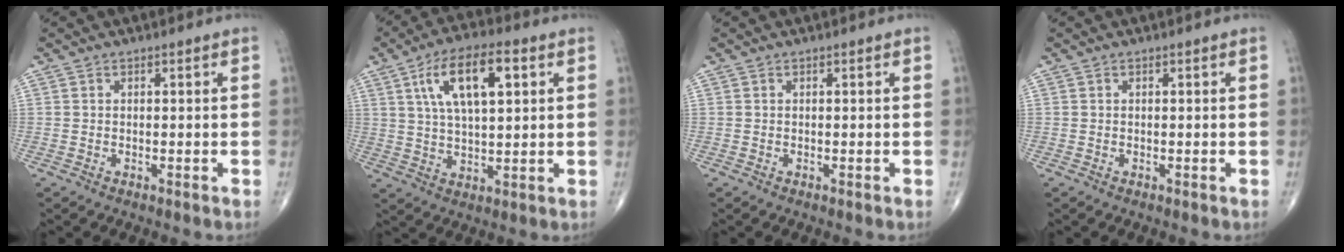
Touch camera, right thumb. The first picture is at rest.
{"total": 13.1, "force": [4.6, 5.3, 11.0], "torque": [-0.187, 0.001, 0.081]}
{"total": 0.0}
{"total": 0.0}